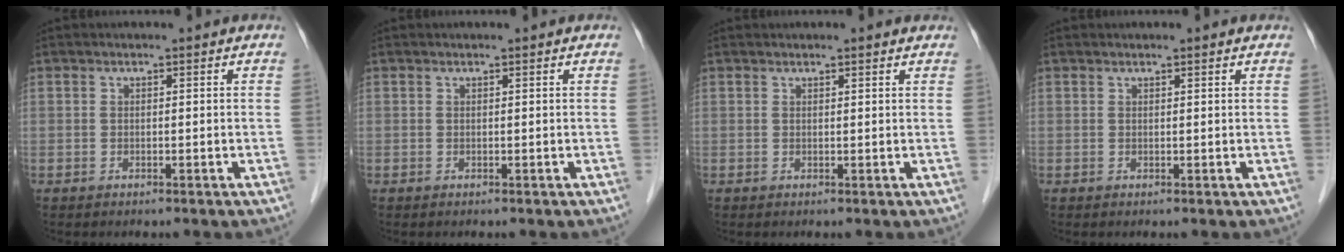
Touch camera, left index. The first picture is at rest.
{"total": 0.0}
{"total": 1.7, "force": [1.6, 0.3, 0.4], "torque": [-0.011, 0.016, 0.019]}
{"total": 0.8, "force": [0.8, 0.1, 0.2], "torque": [-0.007, 0.012, 0.014]}